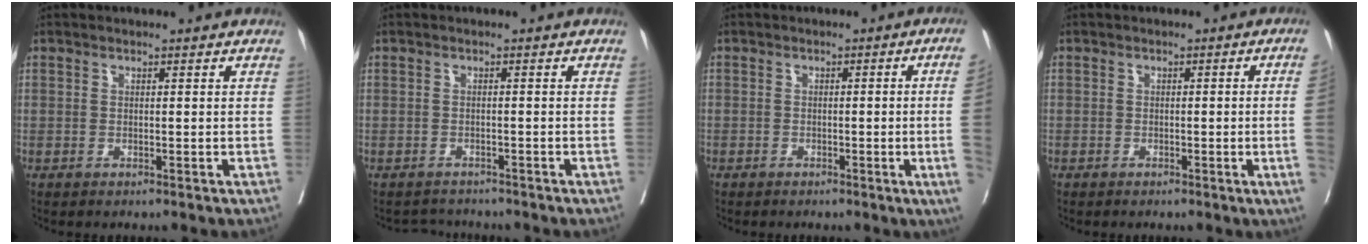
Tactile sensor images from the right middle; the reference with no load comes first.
{"total": 2.4, "force": [-2.3, 0.5, -0.7], "torque": [0.009, -0.009, -0.037]}
{"total": 6.3, "force": [-1.0, -2.0, 5.9], "torque": [-0.055, -0.012, -0.015]}
{"total": 4.0, "force": [-0.6, -1.4, 3.7], "torque": [-0.043, -0.007, -0.007]}